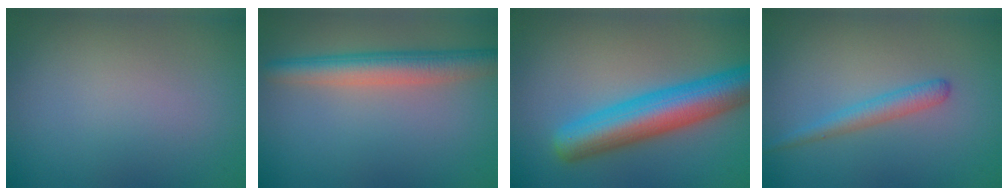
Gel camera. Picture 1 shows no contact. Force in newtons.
{"total": 4.7, "press": 4.7, "slide": 0.2}
{"total": 8.1, "press": 8.1, "slide": 0.2}
{"total": 2.1, "press": 2.1, "slide": 0.1}